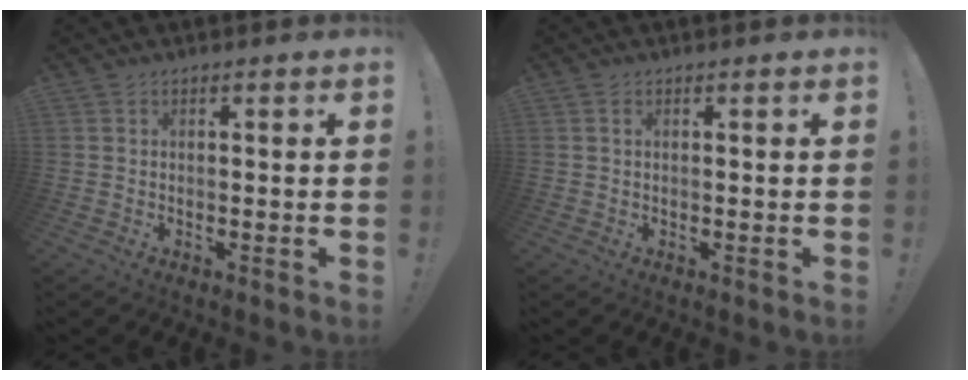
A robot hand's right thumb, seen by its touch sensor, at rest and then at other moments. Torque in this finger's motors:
{"motor_torque": [0.03, 0.03, -0.02, -0.01, 0.00]}